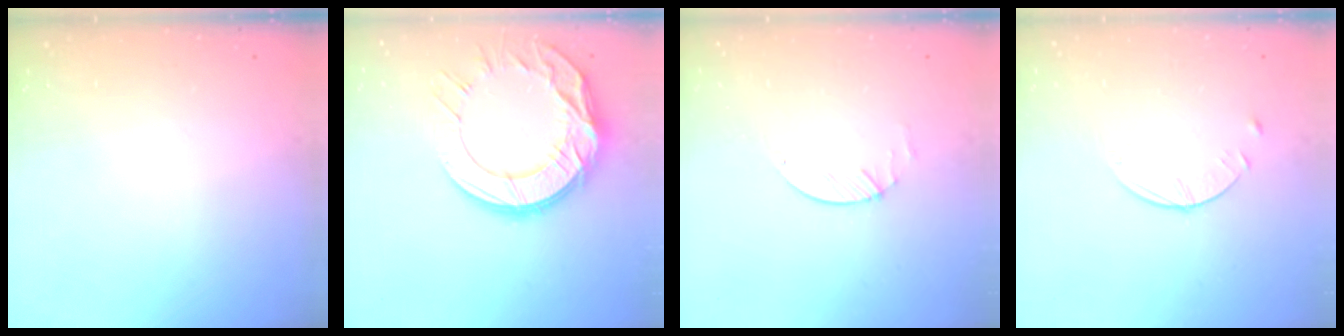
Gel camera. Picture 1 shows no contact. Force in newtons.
{"total": 17.2, "press": 17.1, "slide": 1.4}
{"total": 1.9, "press": 1.9, "slide": 0.3}
{"total": 2.6, "press": 2.5, "slide": 0.3}